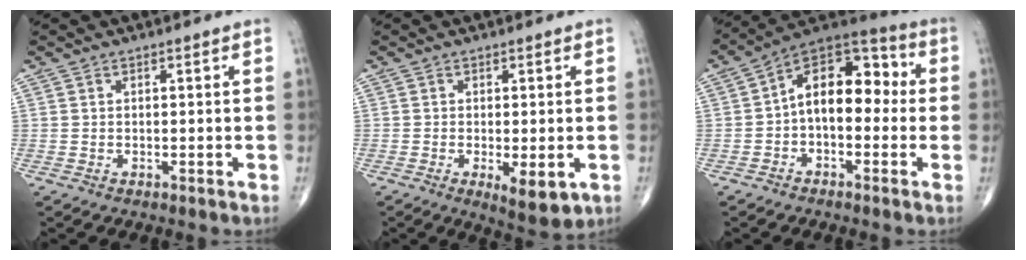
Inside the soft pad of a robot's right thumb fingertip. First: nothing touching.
{"total": 6.3, "force": [-1.8, 2.3, 5.6], "torque": [-0.080, -0.016, -0.022]}
{"total": 13.8, "force": [-0.2, 8.3, 11.0], "torque": [-0.133, 0.048, -0.021]}